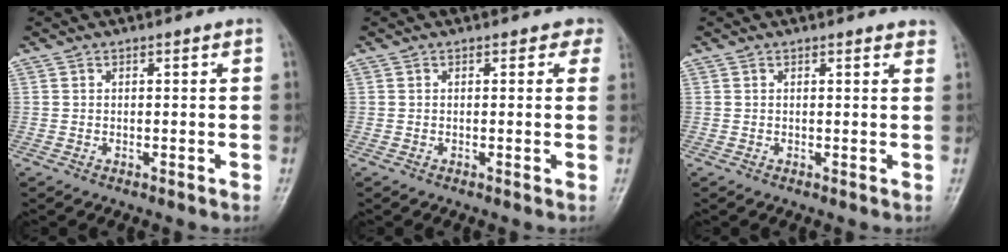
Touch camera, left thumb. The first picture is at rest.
{"total": 2.0, "force": [1.4, 1.3, 0.5], "torque": [0.020, -0.005, 0.001]}
{"total": 1.9, "force": [1.7, 0.4, 0.6], "torque": [-0.003, -0.008, 0.012]}